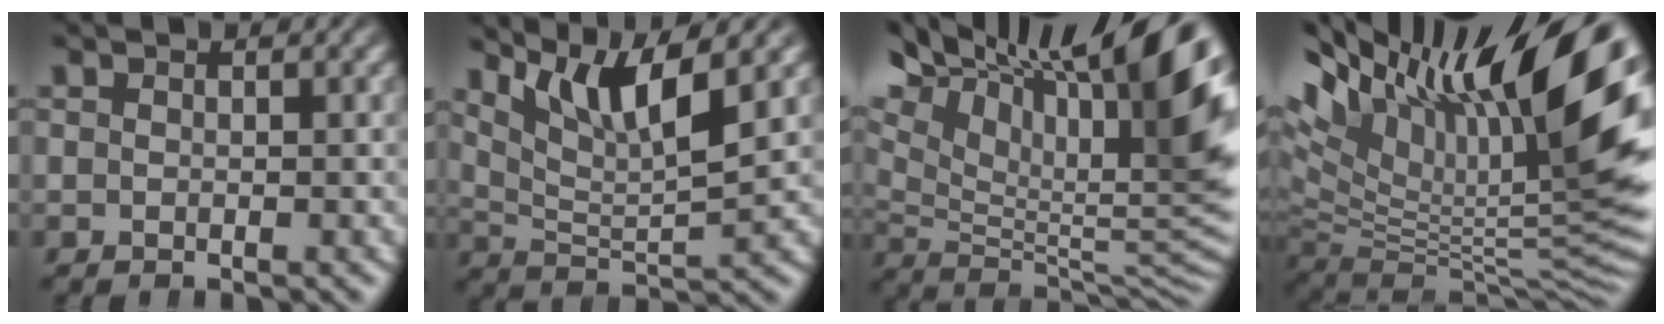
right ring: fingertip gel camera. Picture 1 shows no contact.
{"total": 6.0, "force": [3.4, 2.3, 4.3], "torque": [-0.087, -0.006, 0.062]}
{"total": 16.0, "force": [3.7, 7.8, 13.4], "torque": [-0.177, 0.000, 0.061]}
{"total": 17.8, "force": [3.9, 8.9, 14.9], "torque": [-0.222, -0.011, 0.077]}